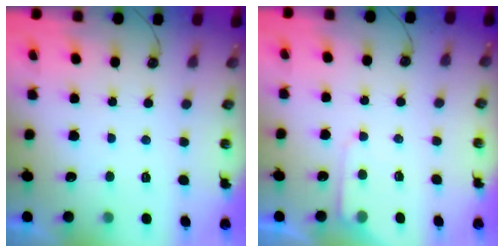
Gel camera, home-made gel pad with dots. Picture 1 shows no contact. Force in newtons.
{"total": 4.5, "press": 4.4, "slide": 0.6}